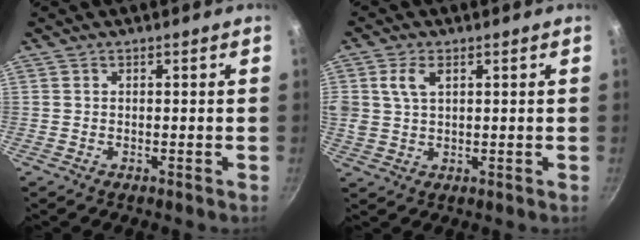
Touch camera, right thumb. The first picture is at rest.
{"total": 5.0, "force": [1.9, 3.0, 3.5], "torque": [-0.063, -0.002, 0.037]}